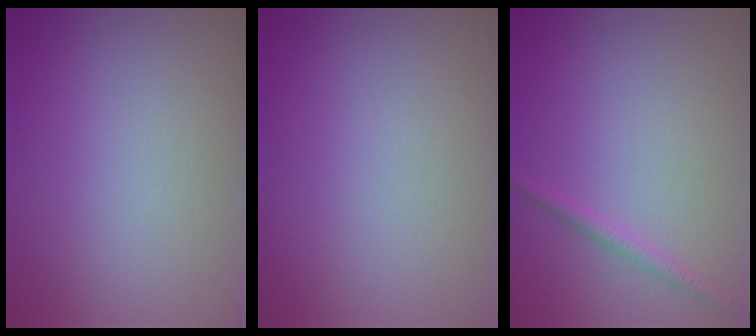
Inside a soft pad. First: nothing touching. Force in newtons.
{"total": 0.0}
{"total": 1.1, "press": 1.1, "slide": 0.1}